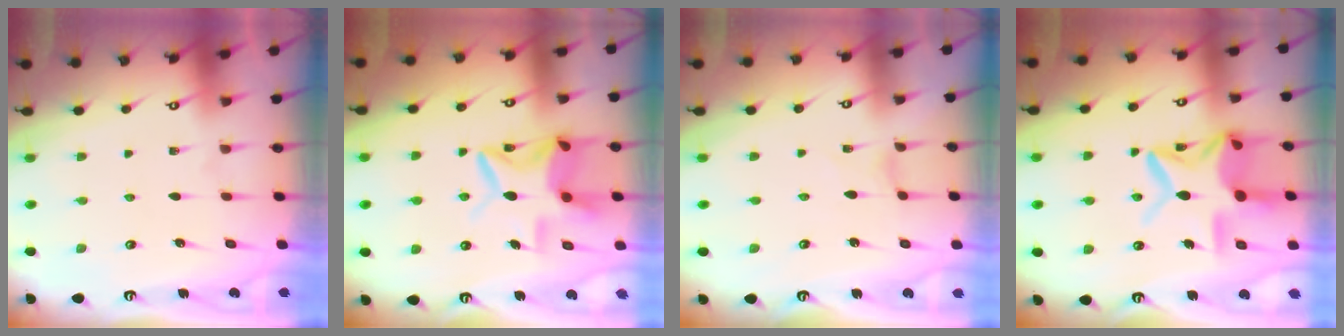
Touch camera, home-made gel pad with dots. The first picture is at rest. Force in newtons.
{"total": 12.1, "press": 12.0, "slide": 1.0}
{"total": 0.0}
{"total": 15.3, "press": 15.3, "slide": 1.2}